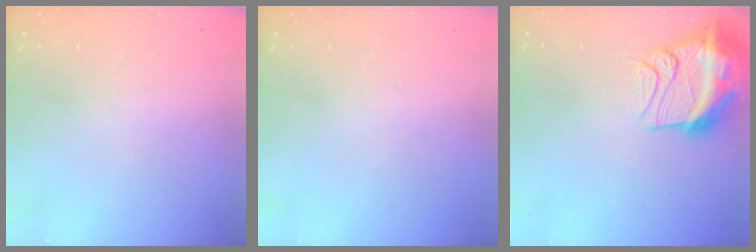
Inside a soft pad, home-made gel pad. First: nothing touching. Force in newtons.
{"total": 0.0}
{"total": 15.8, "press": 15.7, "slide": 1.6}